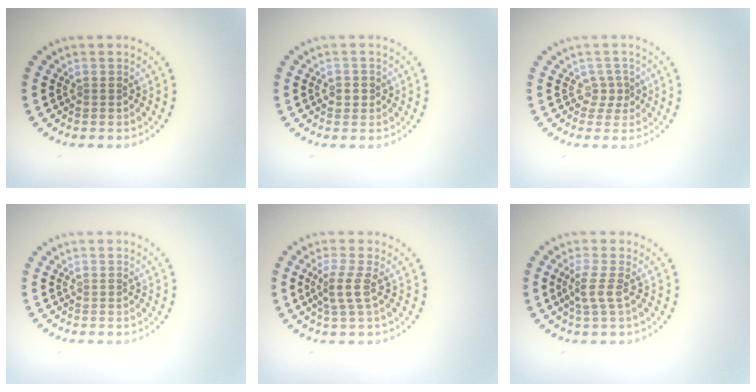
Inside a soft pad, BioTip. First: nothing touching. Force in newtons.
{"total": 1.1, "press": 1.1, "slide": 0.3}
{"total": 1.3, "press": 0.9, "slide": 1.0}
{"total": 0.0}
{"total": 2.2, "press": 1.7, "slide": 1.5}
{"total": 1.8, "press": 1.4, "slide": 1.1}